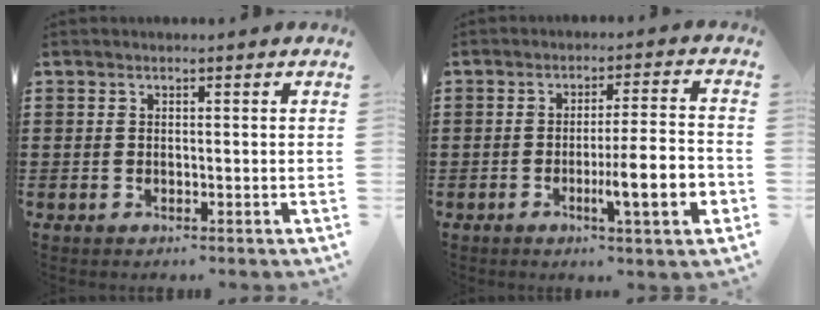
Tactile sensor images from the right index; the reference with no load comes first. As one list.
[{"total": 9.2, "force": [-2.9, 1.0, 8.7], "torque": [-0.130, -0.008, -0.049]}]